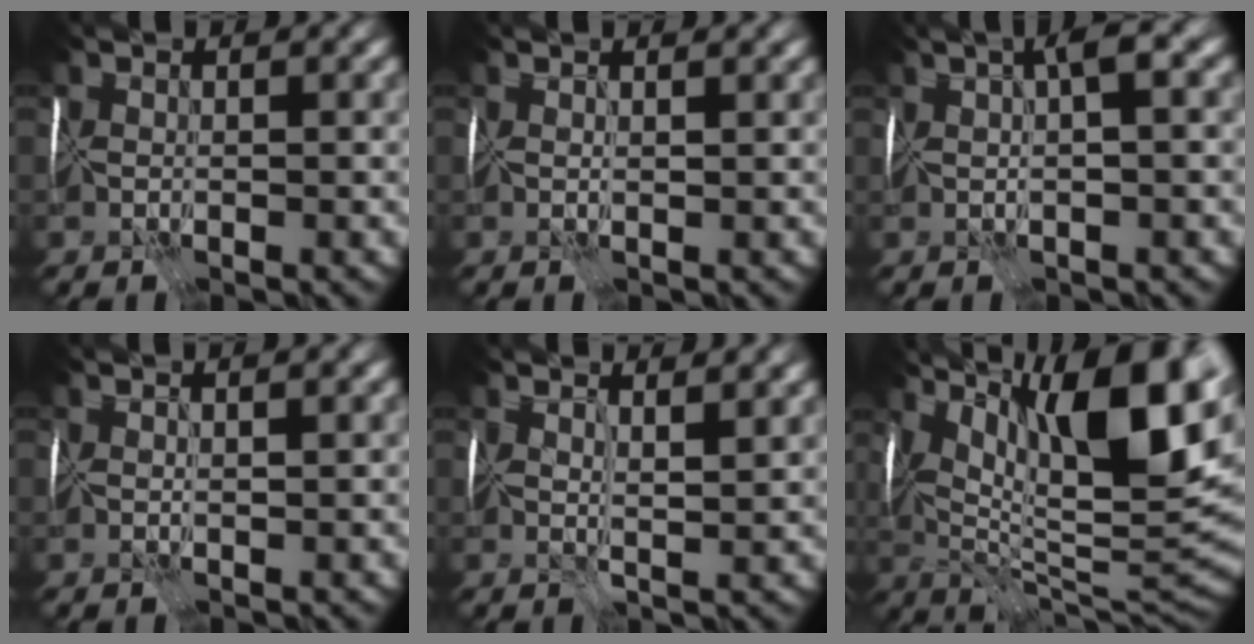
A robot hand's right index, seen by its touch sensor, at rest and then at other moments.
{"total": 2.0, "force": [1.8, 0.1, 0.8], "torque": [-0.003, 0.007, 0.030]}
{"total": 3.4, "force": [2.2, 0.0, 2.7], "torque": [-0.041, 0.022, 0.033]}
{"total": 1.7, "force": [1.5, -0.1, 0.8], "torque": [-0.002, 0.008, 0.028]}
{"total": 4.1, "force": [3.4, 0.7, 2.2], "torque": [-0.016, 0.008, 0.057]}
{"total": 15.3, "force": [7.1, 5.5, 12.4], "torque": [-0.180, 0.028, 0.134]}